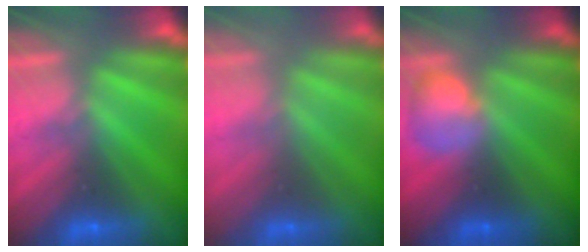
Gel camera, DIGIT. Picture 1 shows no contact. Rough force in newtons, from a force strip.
{"total": 2.9}
{"total": 2.4}